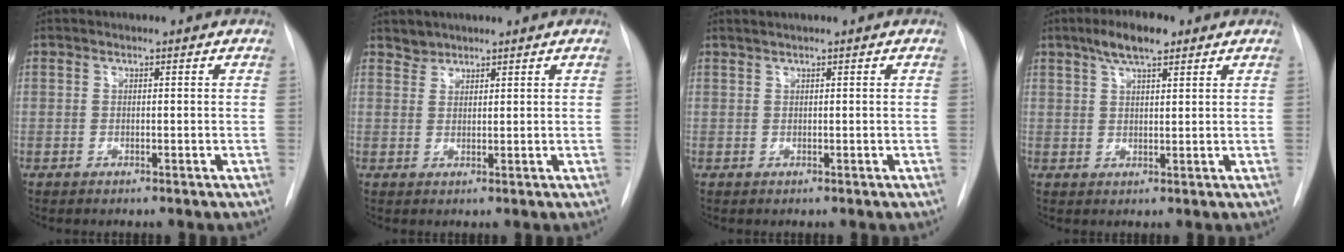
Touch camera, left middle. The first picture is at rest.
{"total": 1.7, "force": [1.5, 0.7, -0.3], "torque": [0.013, 0.002, 0.023]}
{"total": 0.9, "force": [0.7, -0.2, 0.5], "torque": [-0.012, 0.009, 0.019]}
{"total": 5.6, "force": [3.7, 1.6, 3.9], "torque": [-0.076, 0.012, 0.063]}